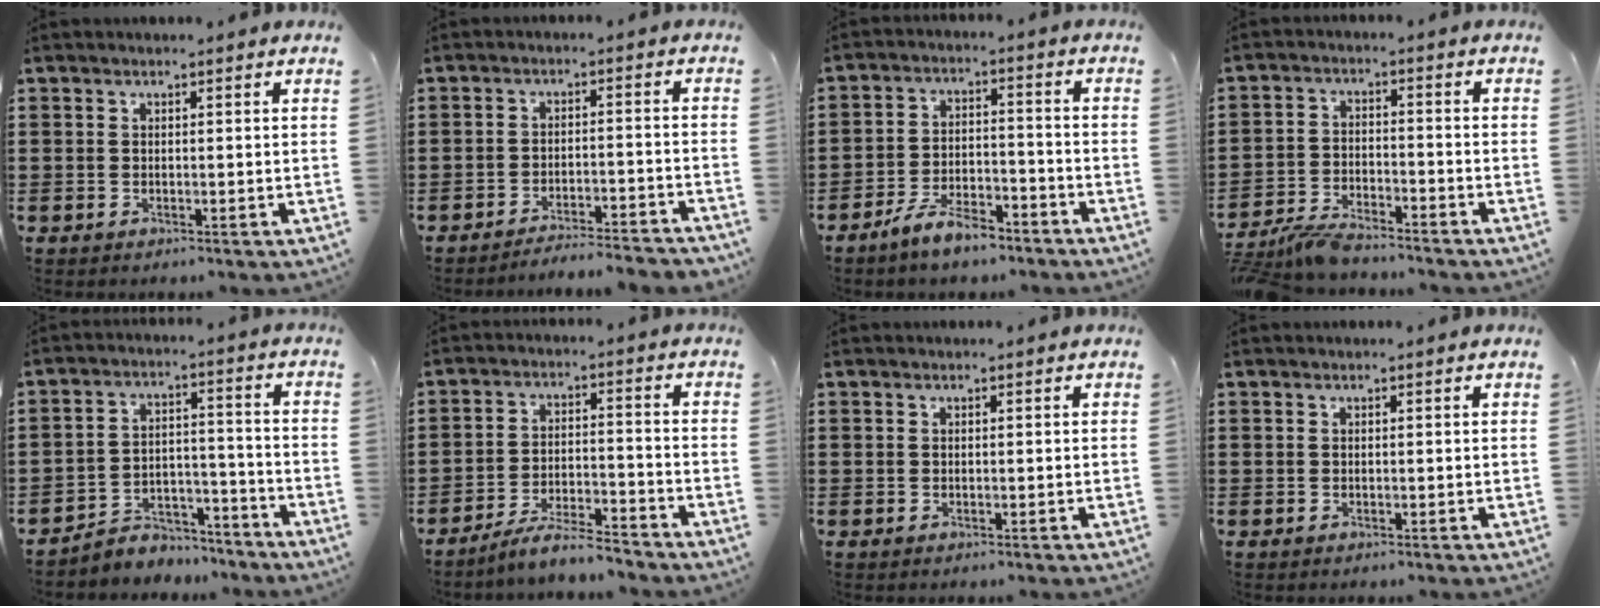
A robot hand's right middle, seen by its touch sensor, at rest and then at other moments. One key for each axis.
{"total": 4.0, "fx": -3.9, "fy": -0.1, "fz": 0.4, "tx": -0.010, "ty": 0.001, "tz": -0.083}
{"total": 6.9, "fx": -5.9, "fy": 1.9, "fz": 3.1, "tx": -0.064, "ty": 0.006, "tz": -0.114}
{"total": 4.9, "fx": -4.7, "fy": 0.5, "fz": 1.4, "tx": -0.046, "ty": -0.005, "tz": -0.097}
{"total": 5.0, "fx": -4.8, "fy": 1.5, "fz": 0.2, "tx": -0.006, "ty": 0.015, "tz": -0.099}
{"total": 6.1, "fx": -5.7, "fy": 0.4, "fz": 2.2, "tx": -0.048, "ty": -0.003, "tz": -0.112}
{"total": 0.0}
{"total": 0.0}